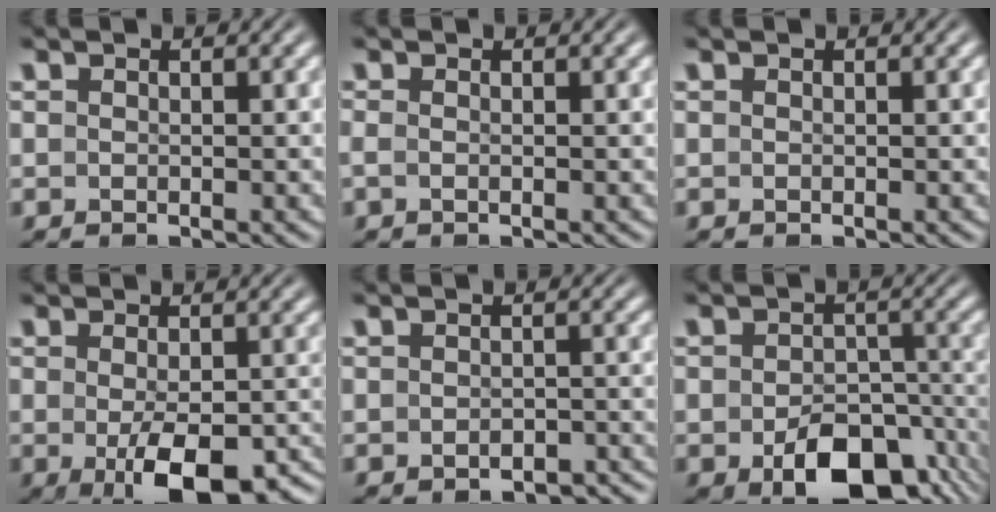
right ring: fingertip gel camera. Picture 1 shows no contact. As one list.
[{"total": 0.9, "force": [-0.6, 0.3, 0.6], "torque": [-0.025, -0.010, -0.005]}, {"total": 0.0}, {"total": 6.3, "force": [-3.1, 2.0, 5.1], "torque": [-0.076, -0.027, -0.027]}, {"total": 2.3, "force": [-2.3, 0.5, 0.4], "torque": [-0.007, -0.007, -0.033]}, {"total": 7.8, "force": [-5.1, 3.4, 4.9], "torque": [-0.060, -0.022, -0.065]}]